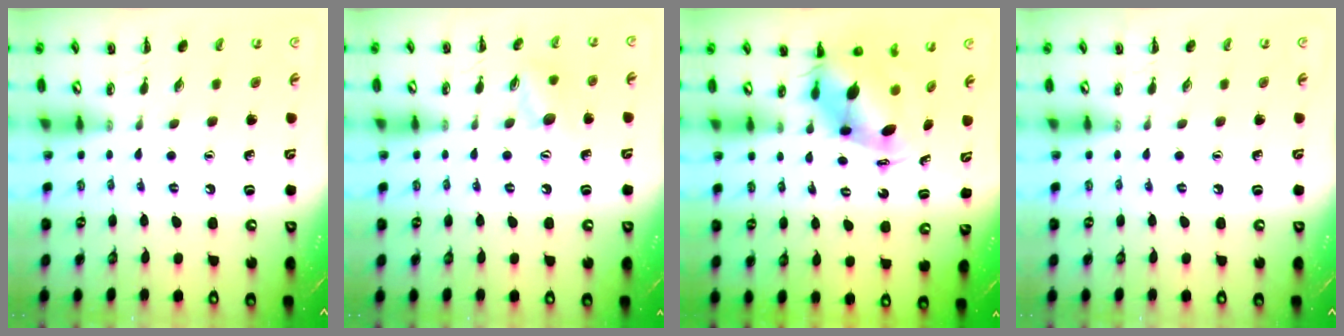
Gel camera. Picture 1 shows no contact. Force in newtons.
{"total": 9.1, "press": 9.1, "slide": 0.6}
{"total": 5.8, "press": 5.6, "slide": 1.5}
{"total": 0.0}